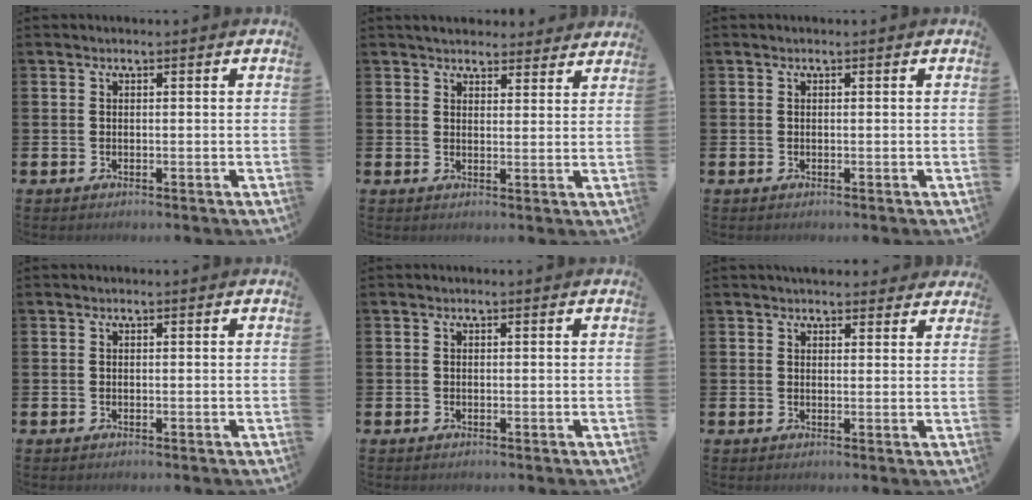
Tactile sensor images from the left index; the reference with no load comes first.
{"total": 2.5, "force": [2.2, 1.2, 0.0], "torque": [0.006, -0.004, 0.037]}
{"total": 0.0}
{"total": 0.0}
{"total": 0.0}
{"total": 3.1, "force": [2.9, 1.0, 0.0], "torque": [0.008, -0.013, 0.053]}